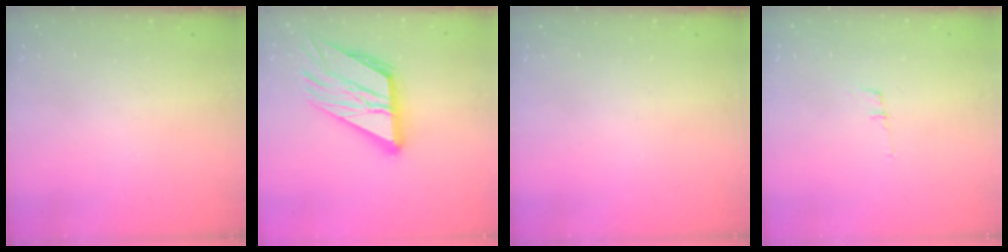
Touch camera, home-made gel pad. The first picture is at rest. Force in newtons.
{"total": 18.6, "press": 18.5, "slide": 2.2}
{"total": 0.0}
{"total": 6.6, "press": 6.2, "slide": 2.3}